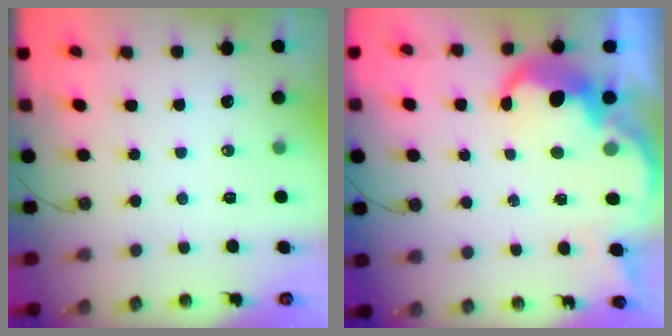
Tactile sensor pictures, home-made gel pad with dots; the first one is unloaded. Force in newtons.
{"total": 9.0, "press": 9.0, "slide": 0.6}